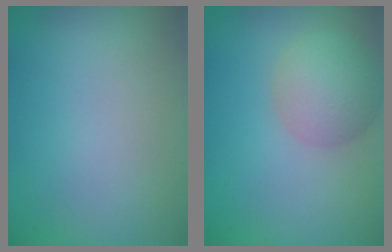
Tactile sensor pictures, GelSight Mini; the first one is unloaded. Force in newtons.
{"total": 4.3, "press": 4.3, "slide": 0.3}